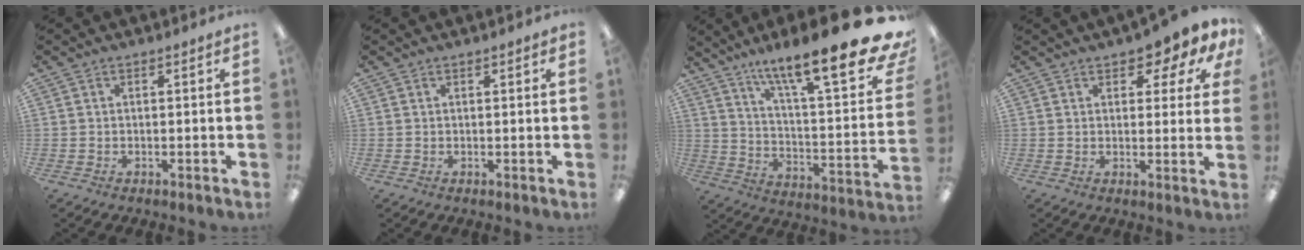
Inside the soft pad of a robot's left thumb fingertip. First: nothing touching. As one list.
[{"total": 0.5, "force": [0.4, 0.0, 0.3], "torque": [0.001, -0.001, 0.005]}, {"total": 23.1, "force": [15.3, 4.2, 16.7], "torque": [-0.245, -0.102, 0.240]}, {"total": 6.1, "force": [4.1, 2.5, 3.8], "torque": [-0.044, -0.024, 0.067]}]